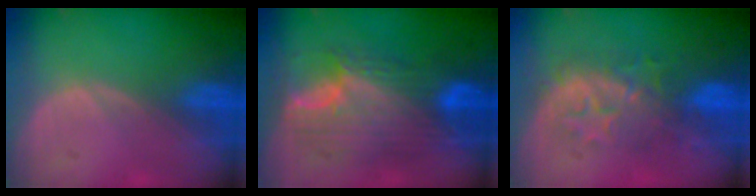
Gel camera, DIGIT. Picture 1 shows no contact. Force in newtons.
{"total": 10.9, "press": 10.9, "slide": 0.8}
{"total": 8.3, "press": 8.2, "slide": 1.2}